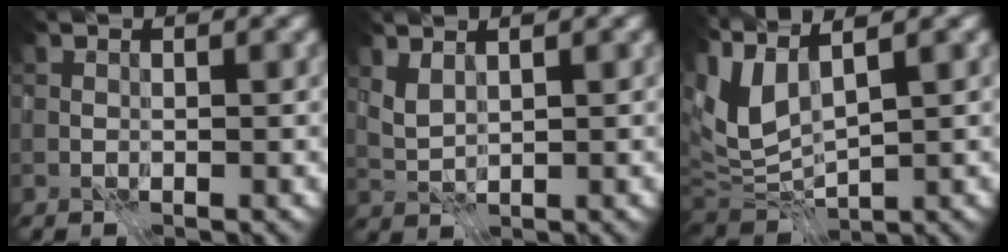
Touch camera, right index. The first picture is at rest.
{"total": 1.3, "force": [0.9, 0.4, 0.9], "torque": [-0.024, -0.004, 0.021]}
{"total": 6.2, "force": [2.5, 2.4, 5.2], "torque": [-0.131, 0.010, 0.043]}